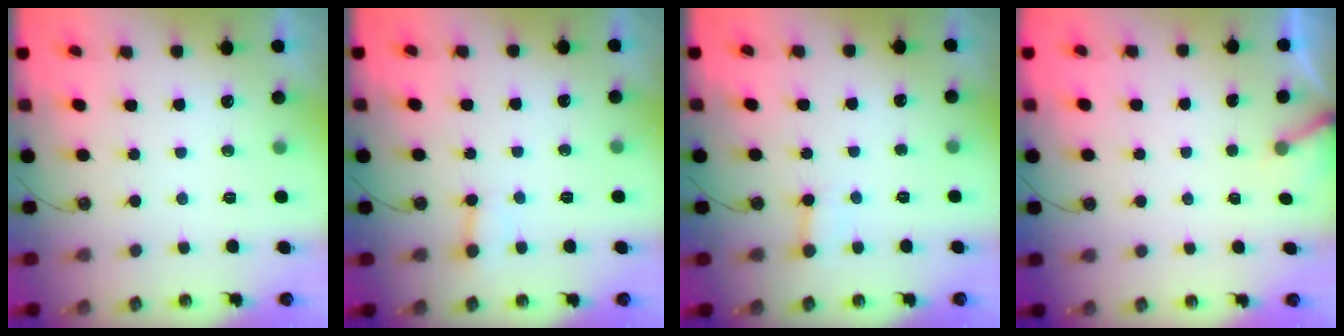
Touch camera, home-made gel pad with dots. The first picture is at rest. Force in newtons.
{"total": 3.0, "press": 3.0, "slide": 0.3}
{"total": 2.2, "press": 2.2, "slide": 0.5}
{"total": 2.7, "press": 2.7, "slide": 0.2}